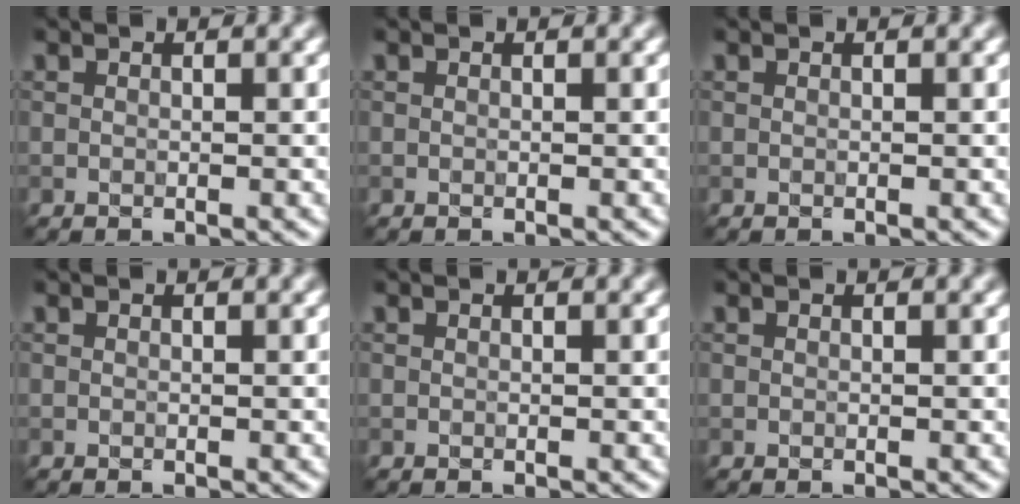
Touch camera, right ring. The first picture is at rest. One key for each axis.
{"total": 0.0}
{"total": 0.0}
{"total": 0.0}
{"total": 0.0}
{"total": 0.0}